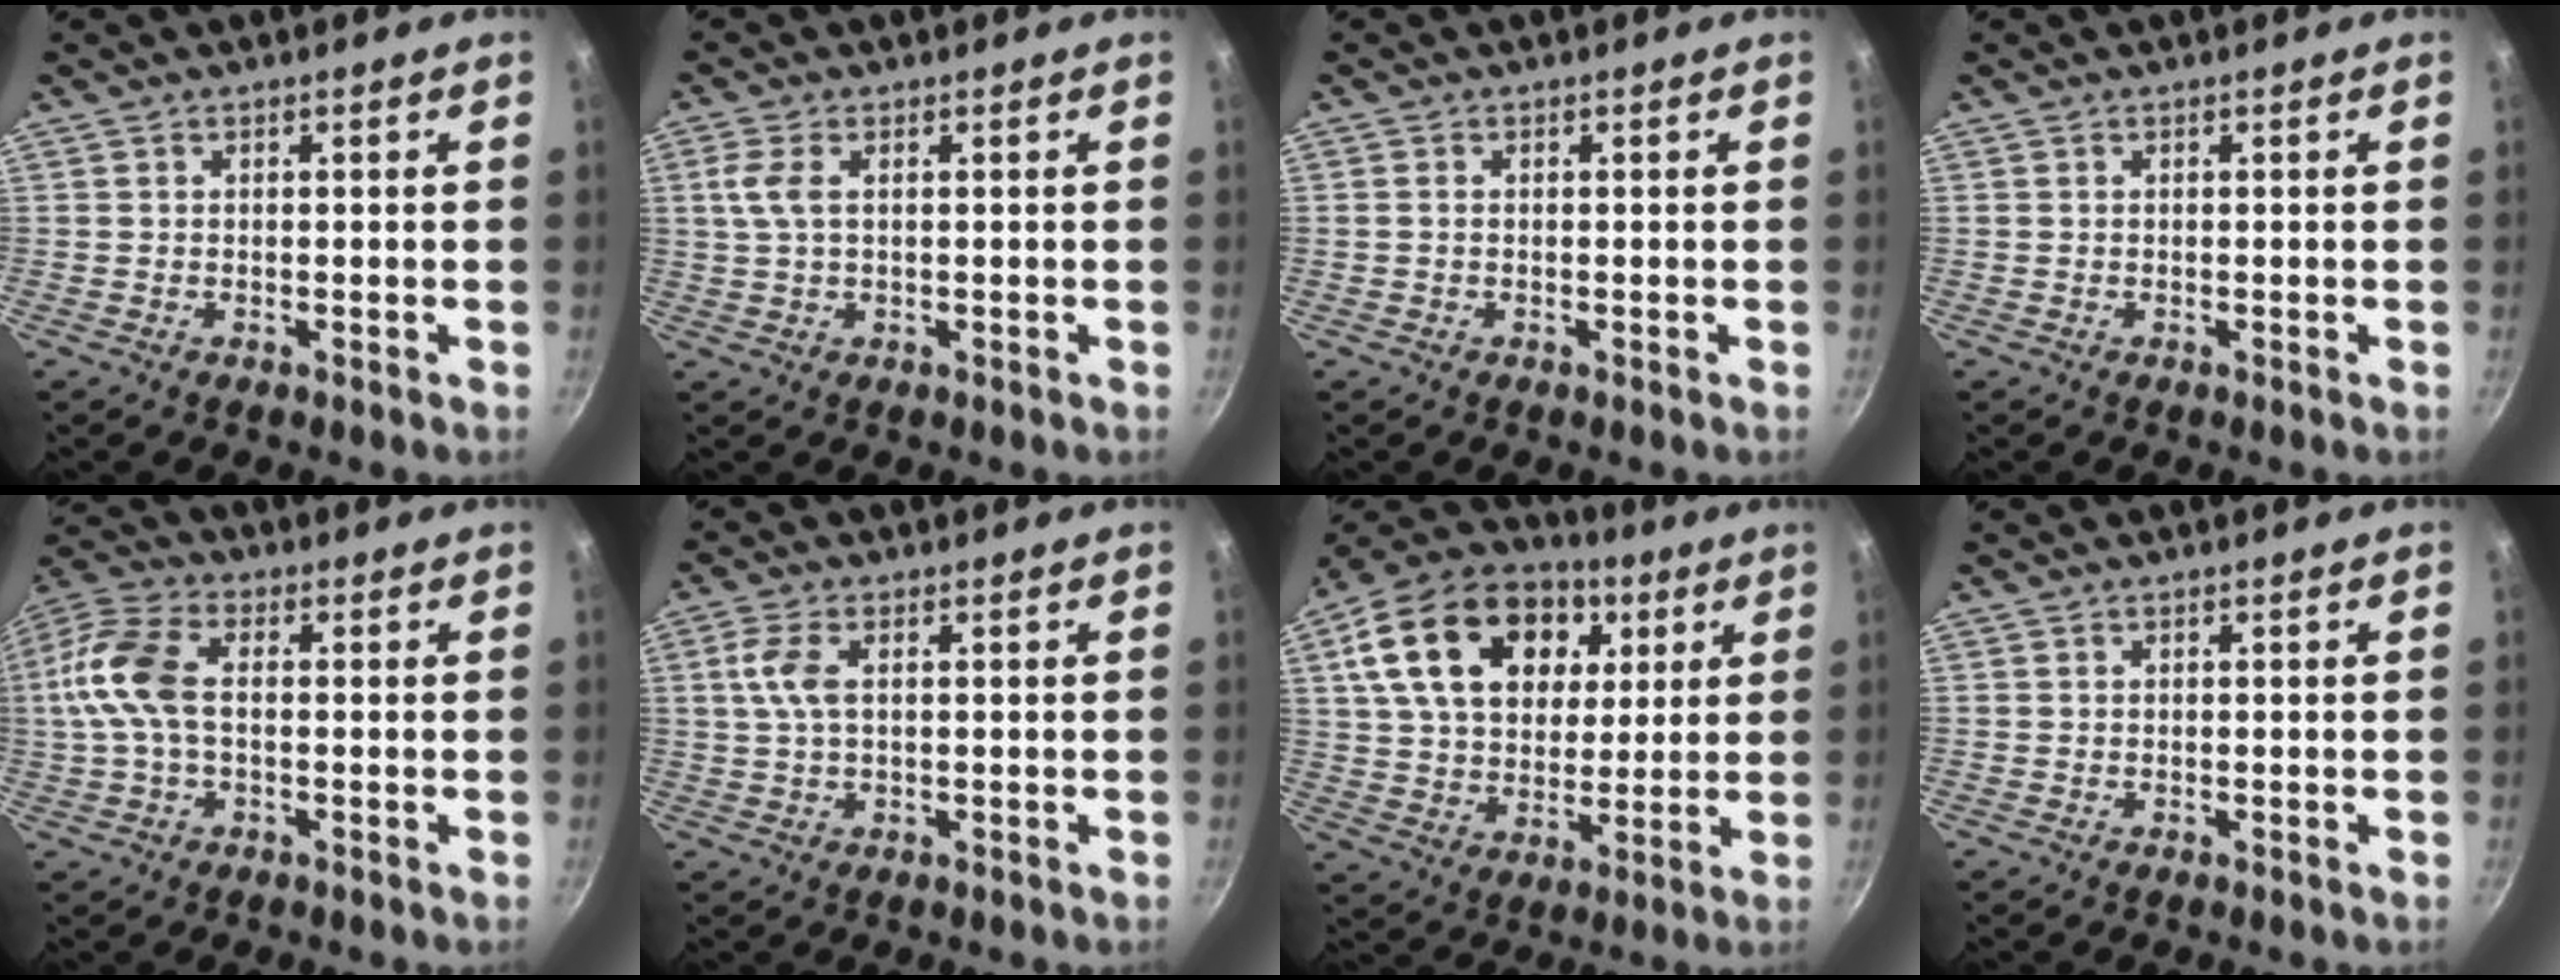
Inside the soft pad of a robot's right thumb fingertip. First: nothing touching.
{"total": 3.8, "force": [0.9, 1.9, 3.2], "torque": [-0.073, 0.006, 0.018]}
{"total": 0.6, "force": [0.0, 0.4, 0.4], "torque": [-0.009, 0.003, -0.002]}
{"total": 0.0}
{"total": 12.0, "force": [0.3, 6.9, 9.8], "torque": [-0.206, 0.029, -0.011]}
{"total": 4.9, "force": [1.0, 2.3, 4.2], "torque": [-0.093, 0.009, 0.018]}
{"total": 23.2, "force": [8.1, 16.1, 14.7], "torque": [-0.242, 0.001, 0.130]}
{"total": 0.0}